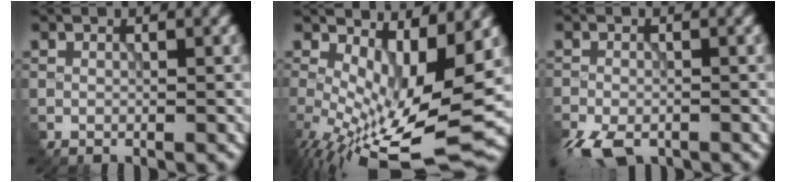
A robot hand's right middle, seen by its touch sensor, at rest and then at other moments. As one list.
[{"total": 11.1, "force": [-0.7, 4.3, 10.2], "torque": [-0.192, -0.033, 0.005]}, {"total": 5.2, "force": [-3.6, 2.3, 3.0], "torque": [-0.058, -0.017, -0.069]}]